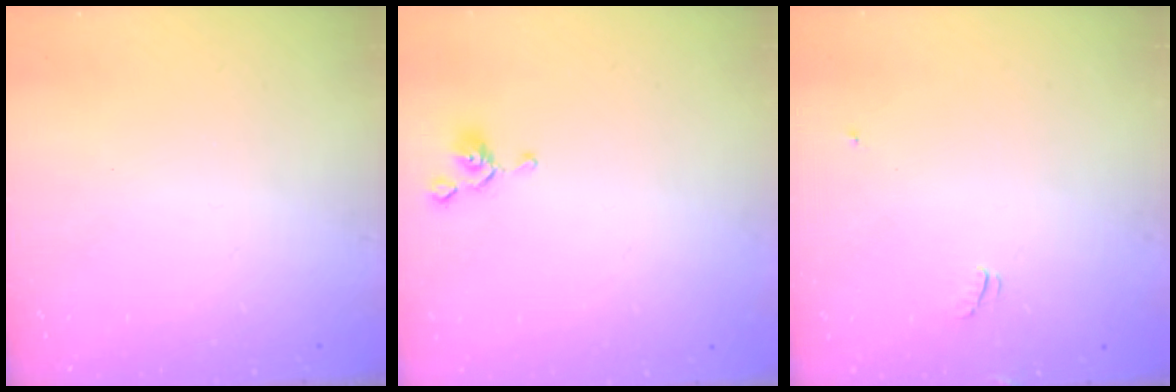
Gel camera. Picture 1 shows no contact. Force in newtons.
{"total": 0.0}
{"total": 2.1, "press": 2.1, "slide": 0.5}